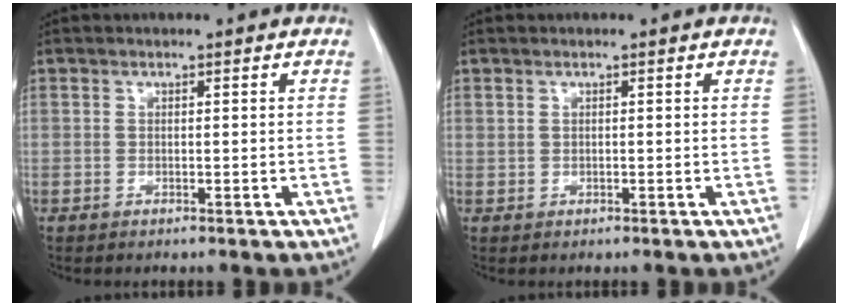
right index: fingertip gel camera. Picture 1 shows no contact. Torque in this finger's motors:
{"motor_torque": [0.06, 0.11, 0.04, 0.00]}